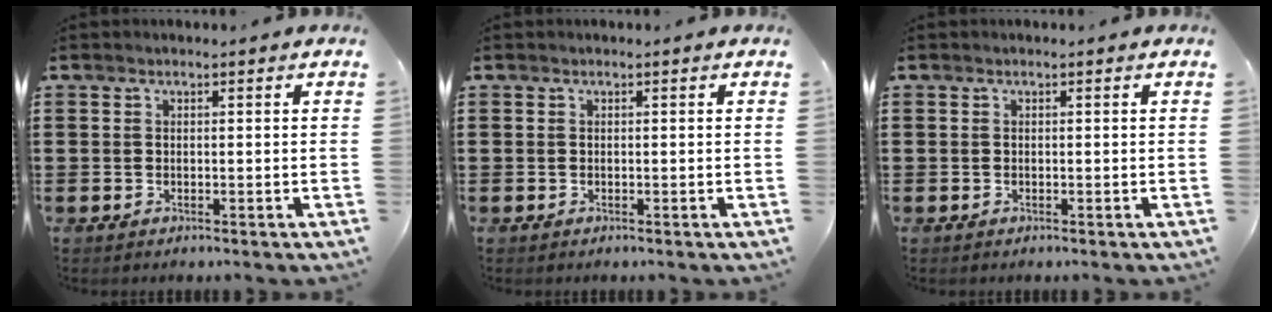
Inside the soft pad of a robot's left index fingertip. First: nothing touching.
{"total": 0.0}
{"total": 0.0}